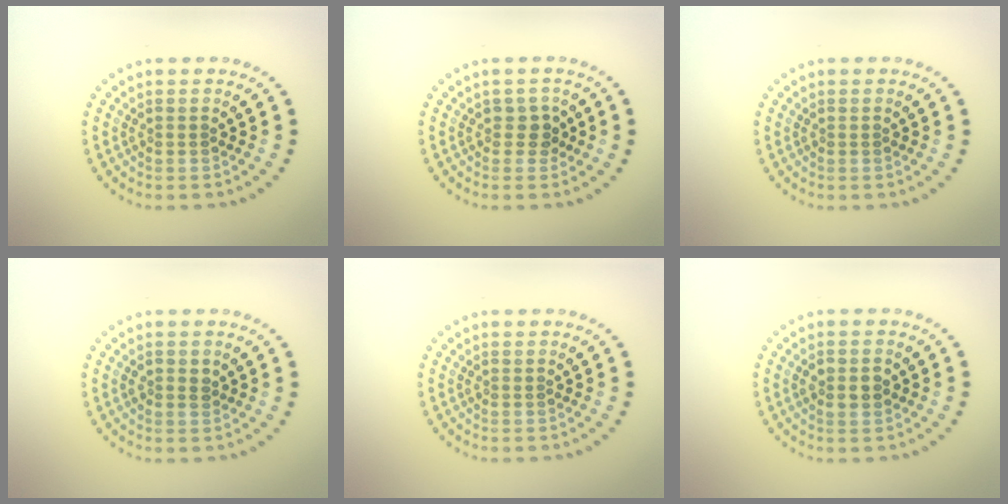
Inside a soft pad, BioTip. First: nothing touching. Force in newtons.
{"total": 1.4, "press": 1.3, "slide": 0.7}
{"total": 0.0}
{"total": 1.2, "press": 1.2, "slide": 0.1}
{"total": 0.0}
{"total": 1.9, "press": 1.9, "slide": 0.2}